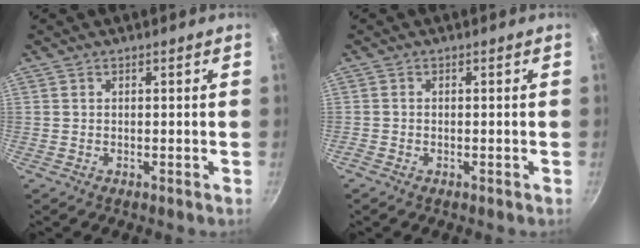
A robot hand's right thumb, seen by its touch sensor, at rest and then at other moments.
{"total": 0.5, "force": [-0.4, 0.3, 0.2], "torque": [-0.008, 0.003, -0.011]}